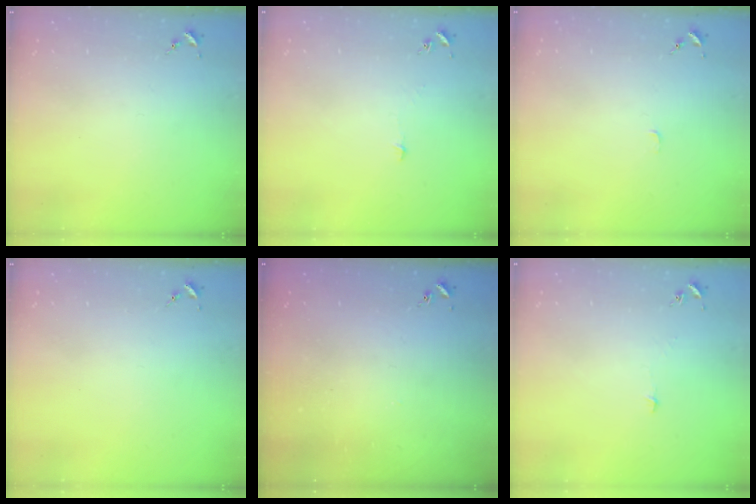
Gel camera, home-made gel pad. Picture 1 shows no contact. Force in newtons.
{"total": 2.9, "press": 2.9, "slide": 0.3}
{"total": 2.7, "press": 2.7, "slide": 0.3}
{"total": 0.0}
{"total": 0.9, "press": 0.8, "slide": 0.2}
{"total": 2.9, "press": 2.9, "slide": 0.3}